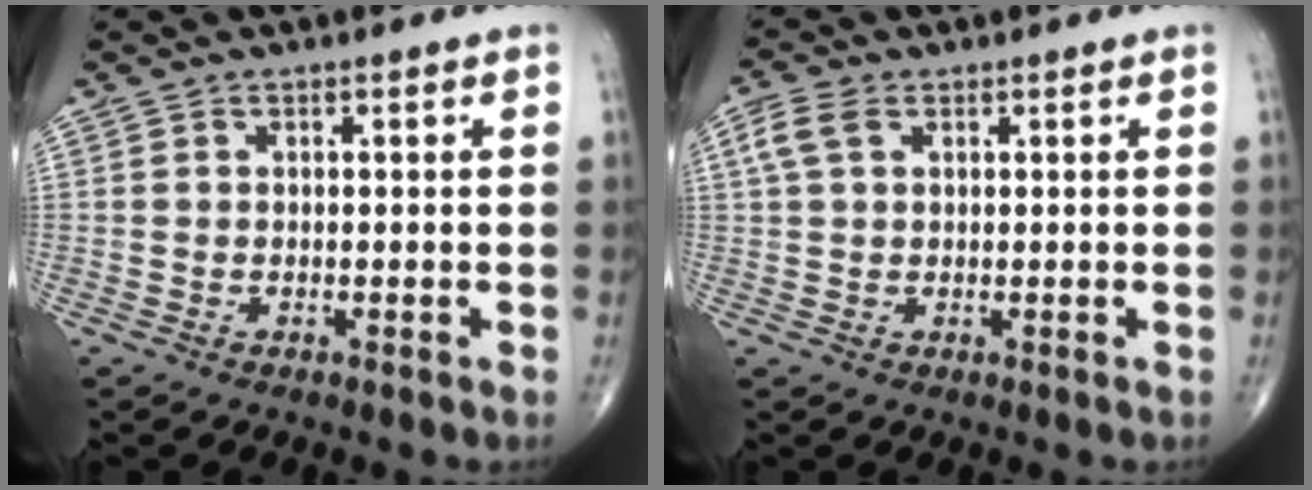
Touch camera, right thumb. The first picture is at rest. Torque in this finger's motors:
{"motor_torque": [0.00, 0.01, 0.21, 0.17, 0.02]}